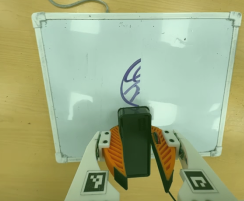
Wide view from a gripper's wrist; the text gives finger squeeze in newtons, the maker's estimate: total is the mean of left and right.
{"total": 10.7, "left": 10.8, "right": 10.6}